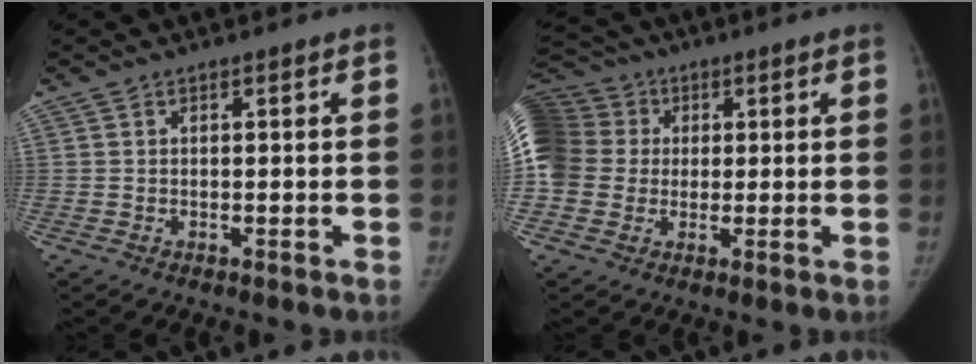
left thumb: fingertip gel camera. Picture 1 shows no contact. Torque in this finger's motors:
{"motor_torque": [-0.45, 1.18, 0.13, -0.05, 0.12]}